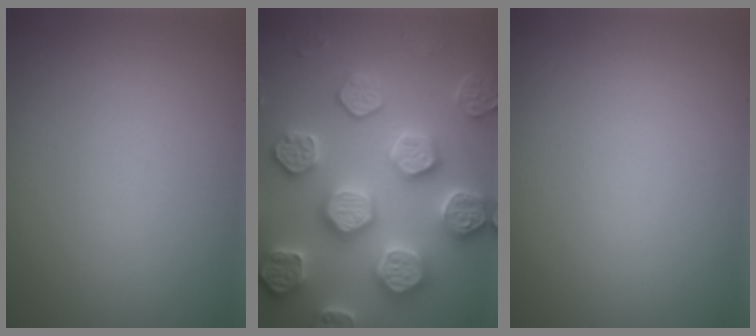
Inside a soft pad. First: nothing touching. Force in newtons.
{"total": 7.9, "press": 7.7, "slide": 1.6}
{"total": 0.0}